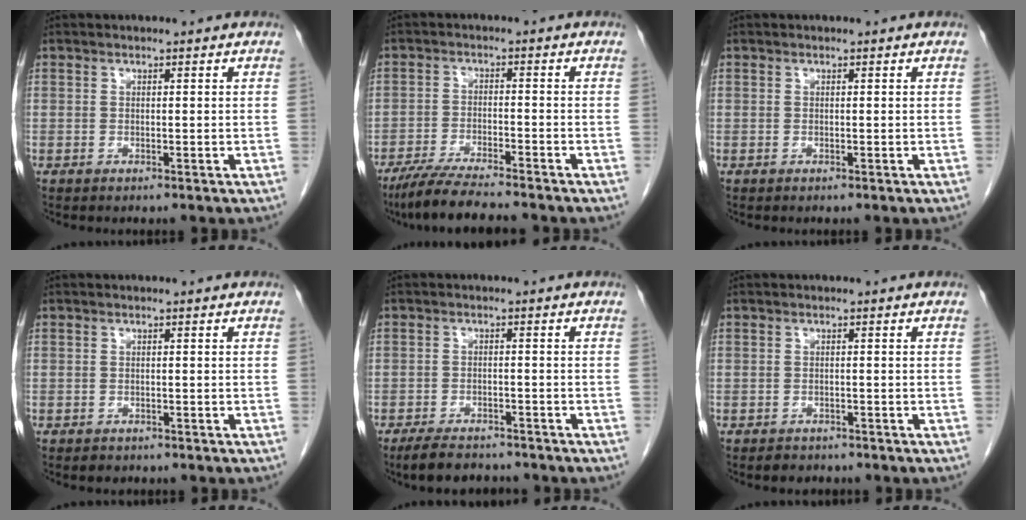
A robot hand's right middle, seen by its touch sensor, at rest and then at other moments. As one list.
[{"total": 9.0, "force": [-7.8, 0.2, 4.6], "torque": [-0.077, -0.027, -0.132]}, {"total": 0.0}, {"total": 1.1, "force": [-0.8, 0.7, 0.2], "torque": [-0.008, 0.000, -0.009]}, {"total": 6.3, "force": [-5.4, 2.1, 2.5], "torque": [-0.045, -0.008, -0.084]}, {"total": 2.1, "force": [-1.7, 1.1, 0.4], "torque": [-0.013, 0.001, -0.023]}]